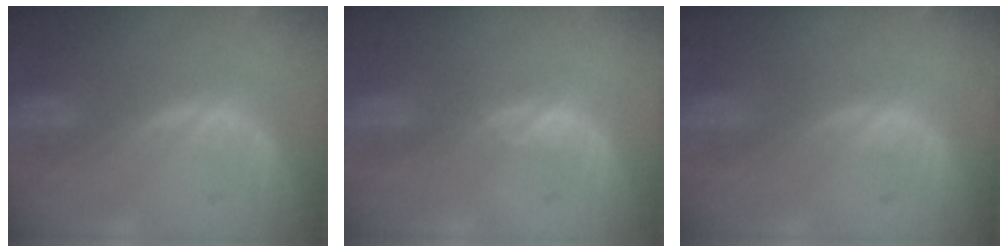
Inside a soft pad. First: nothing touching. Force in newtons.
{"total": 0.7, "press": 0.7, "slide": 0.2}
{"total": 0.0}